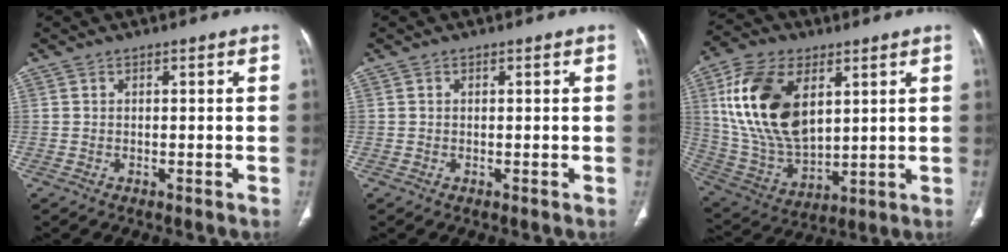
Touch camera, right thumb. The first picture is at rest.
{"total": 0.0}
{"total": 20.5, "force": [6.3, 12.0, 15.4], "torque": [-0.278, -0.022, 0.127]}